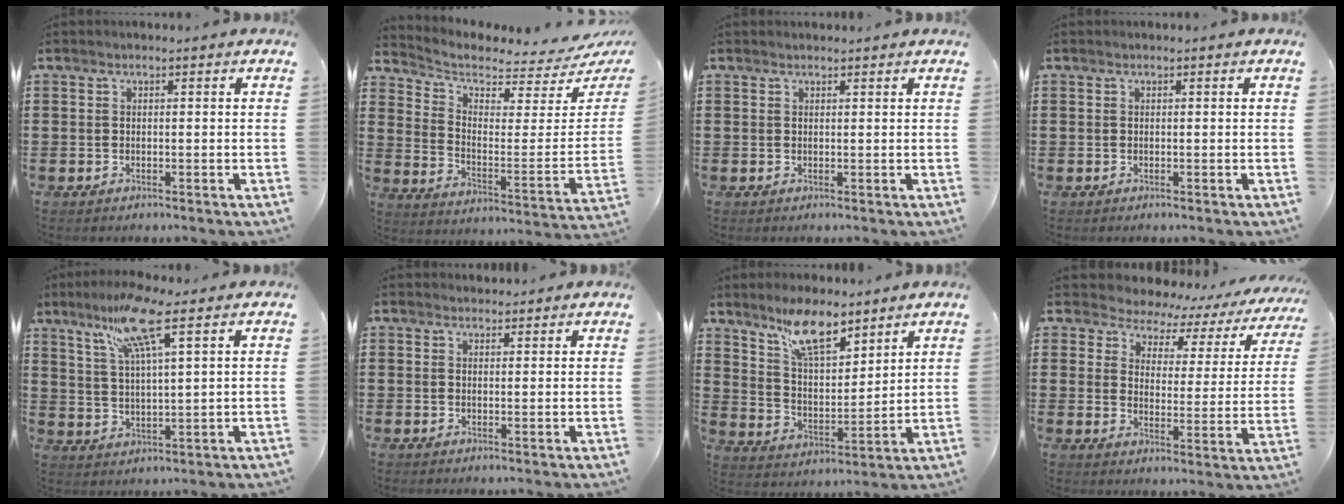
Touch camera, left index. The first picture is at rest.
{"total": 3.8, "force": [3.4, 1.2, 1.4], "torque": [-0.053, -0.039, 0.053]}
{"total": 0.9, "force": [0.9, 0.1, 0.1], "torque": [-0.004, 0.000, 0.018]}
{"total": 0.0}
{"total": 9.6, "force": [6.0, 0.7, 7.4], "torque": [-0.160, -0.002, 0.103]}
{"total": 1.7, "force": [1.6, 0.4, 0.0], "torque": [-0.004, 0.002, 0.033]}
{"total": 9.3, "force": [7.3, 2.6, 5.2], "torque": [-0.115, -0.024, 0.132]}
{"total": 3.9, "force": [3.6, 1.5, 0.5], "torque": [-0.037, -0.026, 0.054]}